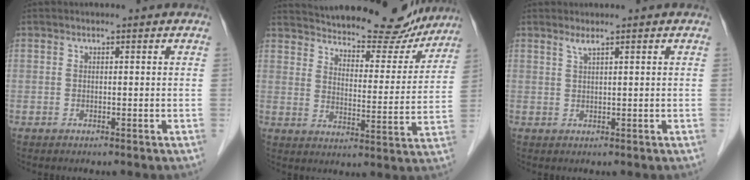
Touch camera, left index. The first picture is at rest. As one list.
[{"total": 22.6, "force": [20.9, 5.5, 6.7], "torque": [-0.100, -0.026, 0.271]}, {"total": 1.1, "force": [0.8, -0.2, 0.8], "torque": [-0.022, 0.001, 0.019]}]